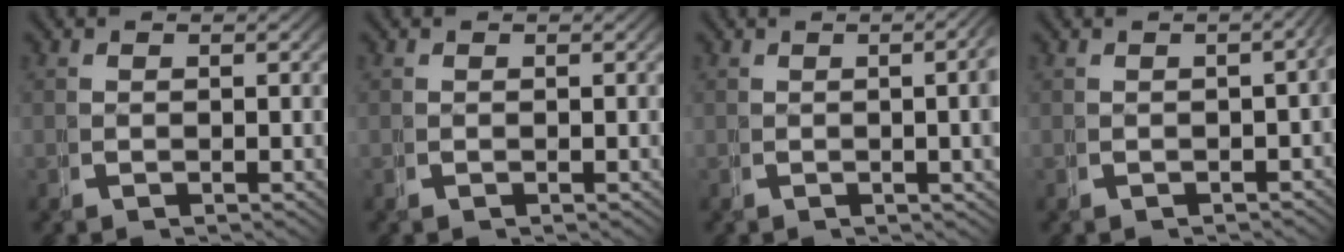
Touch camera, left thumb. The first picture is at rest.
{"total": 0.0}
{"total": 5.5, "force": [0.7, 2.0, 5.1], "torque": [-0.045, 0.020, -0.003]}
{"total": 3.0, "force": [-0.6, 1.3, 2.6], "torque": [-0.029, 0.009, -0.013]}